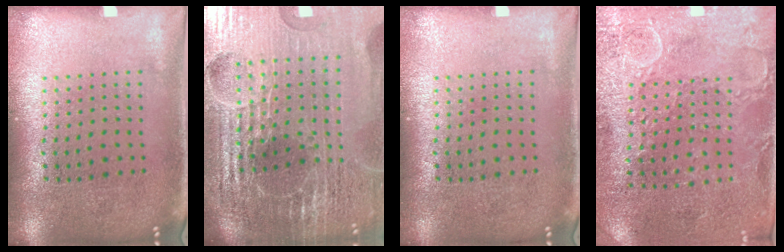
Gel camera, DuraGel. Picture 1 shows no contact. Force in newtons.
{"total": 6.8, "press": 5.9, "slide": 3.3}
{"total": 0.0}
{"total": 2.7, "press": 2.6, "slide": 0.8}